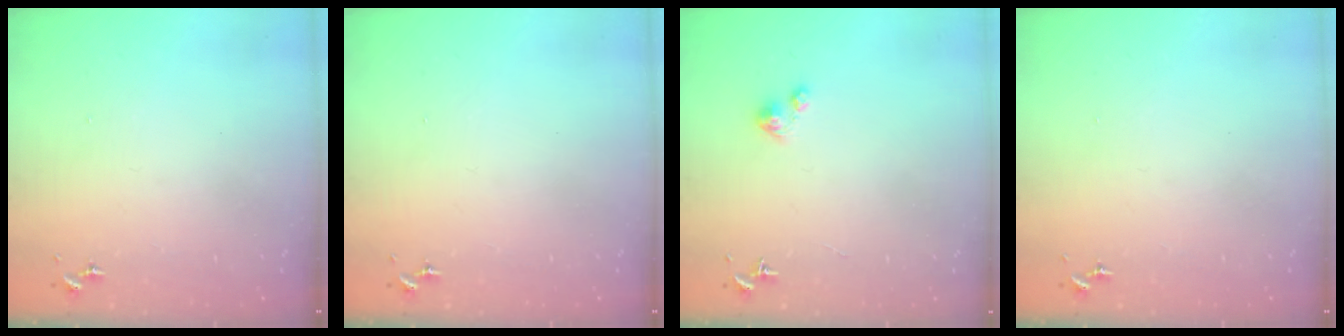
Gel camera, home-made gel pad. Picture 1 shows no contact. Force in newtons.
{"total": 0.0}
{"total": 3.5, "press": 3.5, "slide": 0.3}
{"total": 0.0}